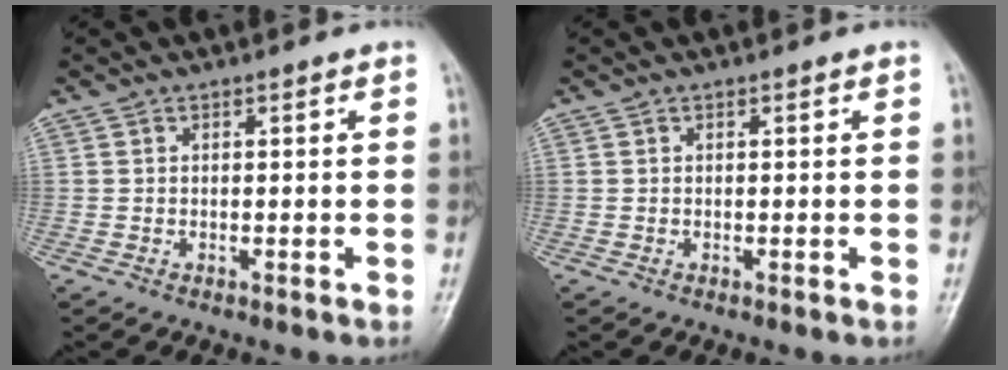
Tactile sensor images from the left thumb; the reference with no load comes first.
{"total": 0.0}